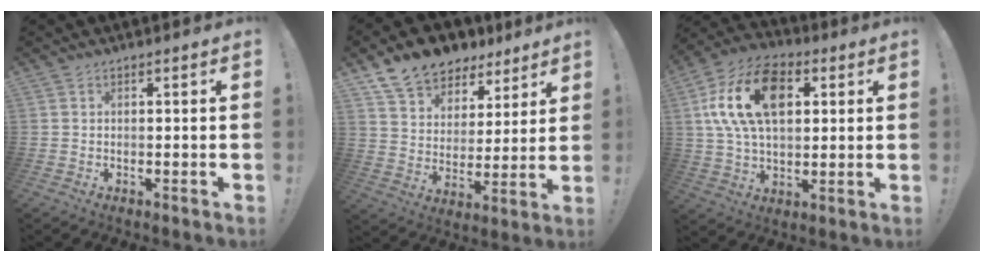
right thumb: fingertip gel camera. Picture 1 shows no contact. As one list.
[{"total": 11.9, "force": [9.6, 6.4, 2.8], "torque": [-0.045, -0.079, 0.179]}, {"total": 19.8, "force": [5.9, 12.6, 14.1], "torque": [-0.244, -0.005, 0.104]}]